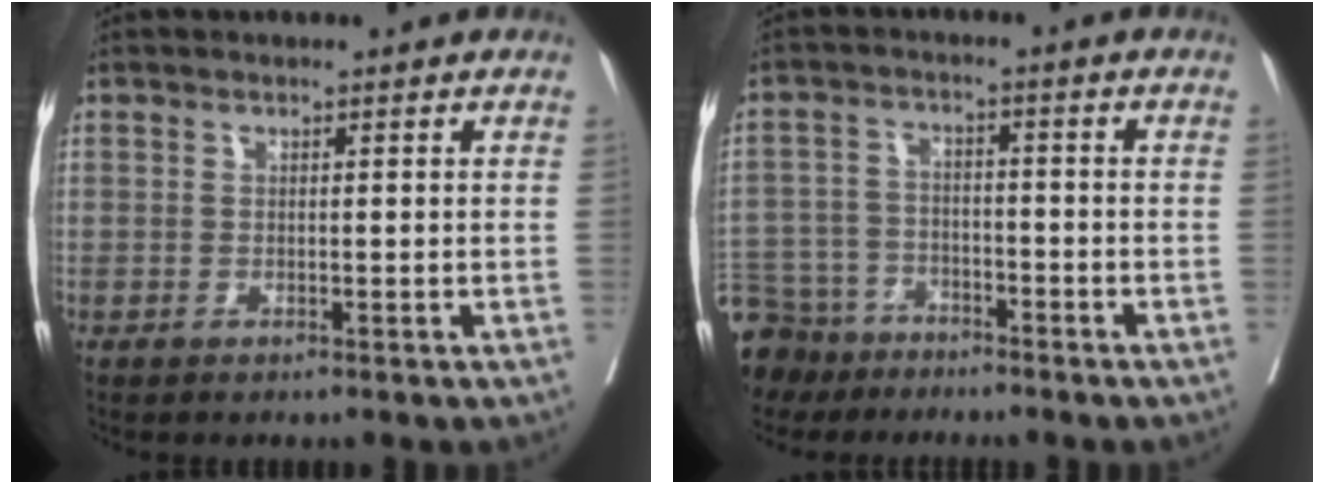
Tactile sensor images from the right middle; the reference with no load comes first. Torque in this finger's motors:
{"motor_torque": [0.40, -0.32, 1.05, 0.21]}